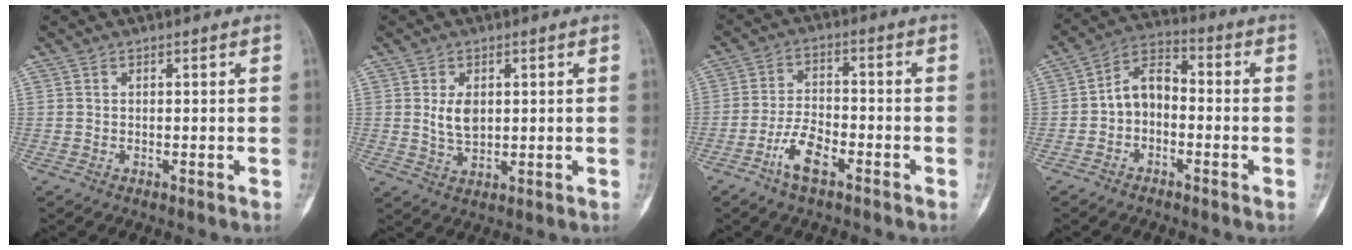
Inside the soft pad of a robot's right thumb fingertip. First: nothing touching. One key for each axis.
{"total": 4.8, "fx": 0.9, "fy": 2.9, "fz": 3.6, "tx": -0.060, "ty": -0.010, "tz": 0.024}
{"total": 7.0, "fx": -4.0, "fy": 2.9, "fz": 5.0, "tx": -0.092, "ty": 0.024, "tz": -0.077}
{"total": 7.3, "fx": -1.4, "fy": 5.1, "fz": 5.0, "tx": -0.070, "ty": 0.036, "tz": -0.042}